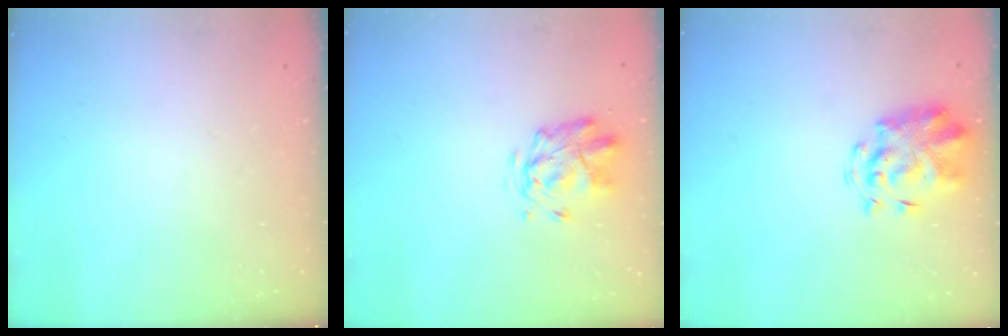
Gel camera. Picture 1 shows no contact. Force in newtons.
{"total": 2.9, "press": 2.5, "slide": 1.5}
{"total": 3.8, "press": 3.6, "slide": 1.2}